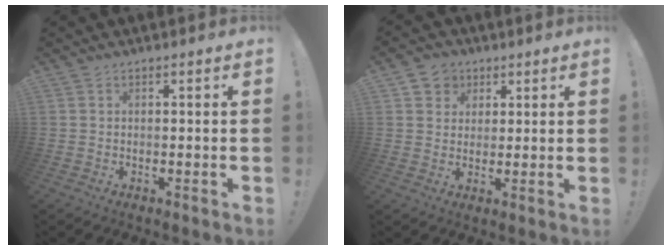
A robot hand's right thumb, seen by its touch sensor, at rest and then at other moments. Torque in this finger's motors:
{"motor_torque": [0.77, 0.73, 0.27, 0.10, -0.02]}